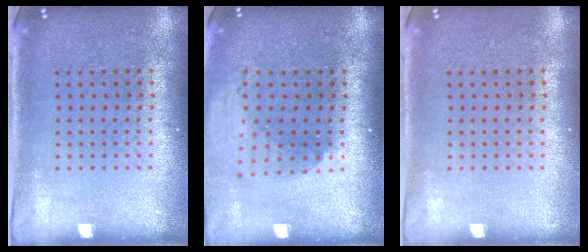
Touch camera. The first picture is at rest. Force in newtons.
{"total": 2.0, "press": 1.5, "slide": 1.3}
{"total": 0.0}